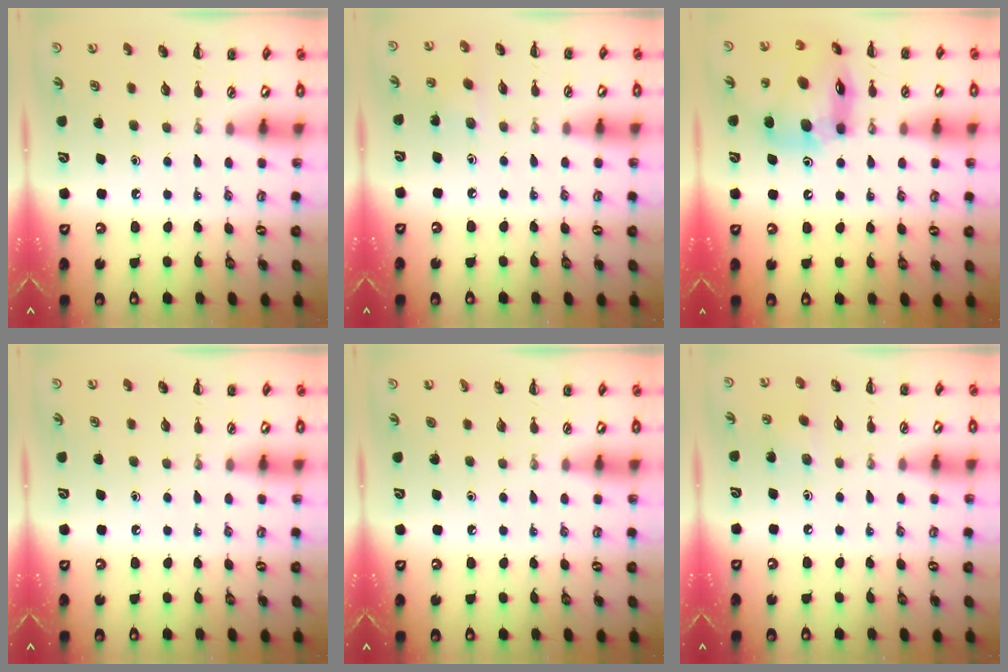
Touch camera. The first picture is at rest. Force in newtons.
{"total": 3.3, "press": 3.2, "slide": 1.0}
{"total": 15.2, "press": 14.6, "slide": 4.3}
{"total": 0.0}
{"total": 0.0}
{"total": 5.2, "press": 5.1, "slide": 1.3}